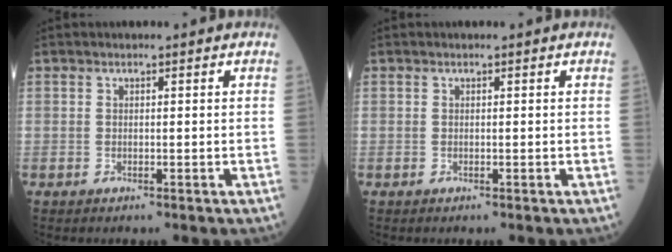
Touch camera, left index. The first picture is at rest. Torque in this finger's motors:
{"motor_torque": [-0.16, 0.17, 0.00, 0.00]}